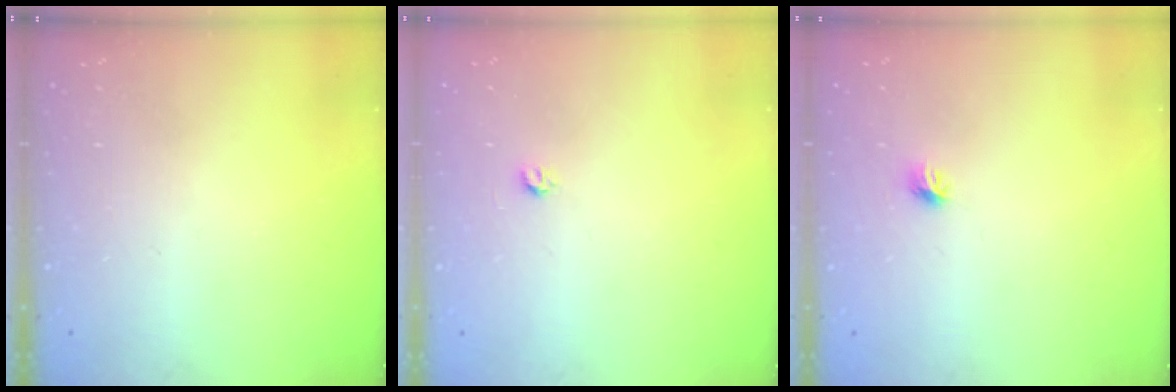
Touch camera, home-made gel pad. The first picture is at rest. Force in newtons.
{"total": 3.0, "press": 3.0, "slide": 0.2}
{"total": 4.6, "press": 4.5, "slide": 0.9}